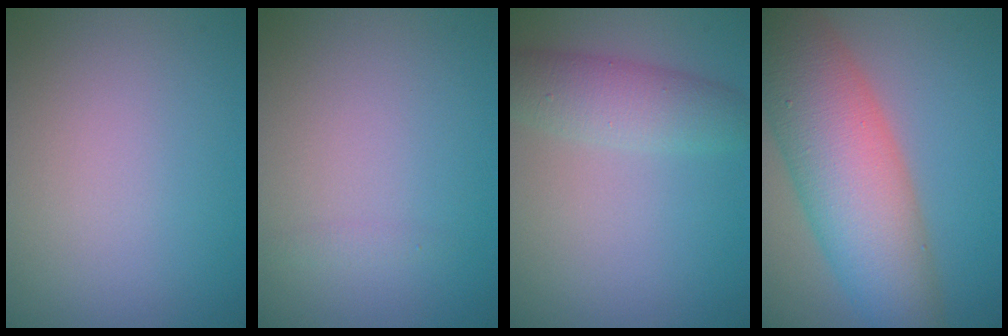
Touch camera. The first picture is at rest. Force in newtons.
{"total": 0.6, "press": 0.6, "slide": 0.1}
{"total": 3.8, "press": 3.8, "slide": 0.2}
{"total": 10.0, "press": 10.0, "slide": 0.3}